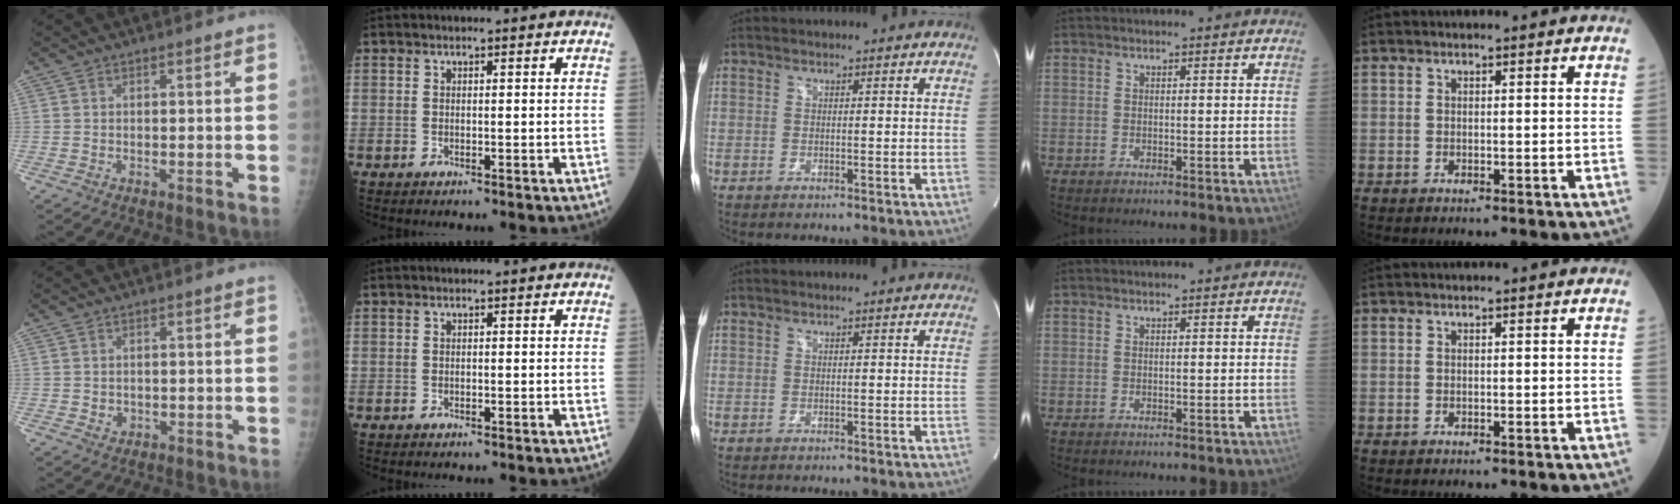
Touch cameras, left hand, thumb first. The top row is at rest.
{"thumb": {"total": 1.4, "force": [0.0, 1.3, 0.5], "torque": [-0.005, 0.000, 0.007]}}